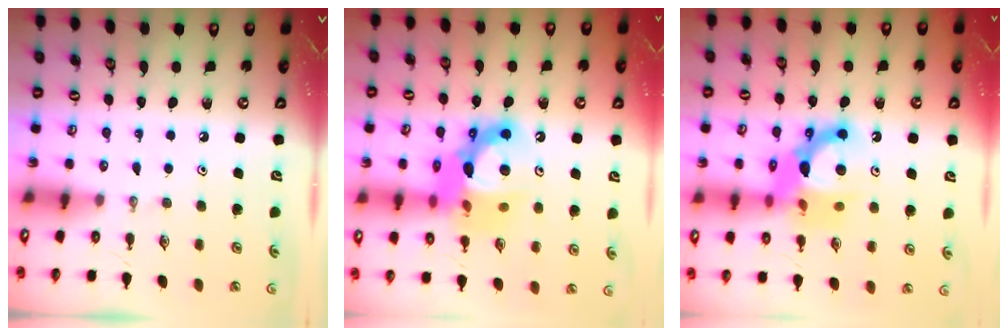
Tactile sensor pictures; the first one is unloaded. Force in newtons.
{"total": 16.7, "press": 16.6, "slide": 1.9}
{"total": 13.5, "press": 13.5, "slide": 1.1}